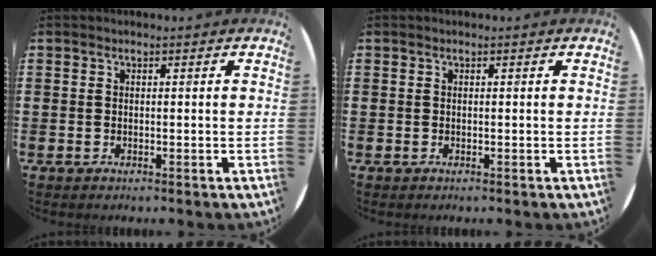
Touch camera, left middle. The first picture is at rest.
{"total": 0.0}